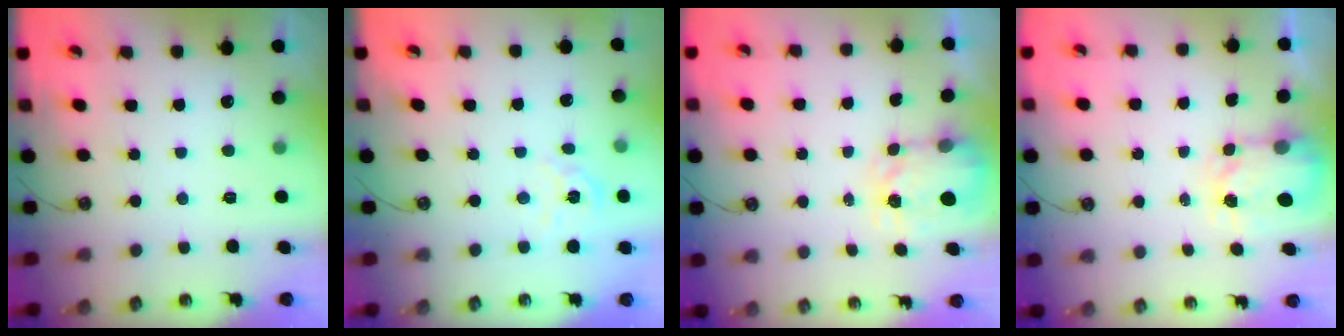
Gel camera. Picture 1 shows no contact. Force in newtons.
{"total": 3.4, "press": 3.4, "slide": 0.1}
{"total": 3.6, "press": 3.5, "slide": 0.5}
{"total": 3.9, "press": 3.8, "slide": 0.6}